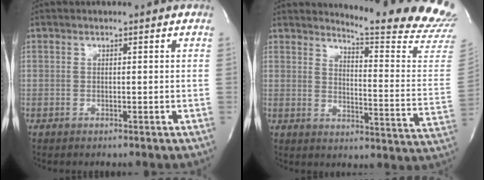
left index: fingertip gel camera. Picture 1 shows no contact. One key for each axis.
{"total": 18.2, "fx": 17.6, "fy": -1.4, "fz": 4.4, "tx": -0.069, "ty": -0.158, "tz": 0.197}